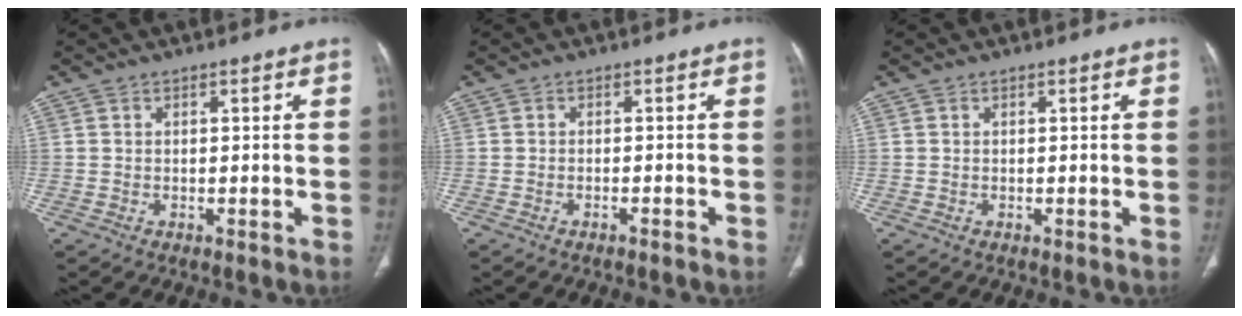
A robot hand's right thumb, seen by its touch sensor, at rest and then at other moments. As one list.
[{"total": 1.2, "force": [-1.0, 0.2, 0.7], "torque": [-0.020, 0.007, -0.011]}, {"total": 0.0}]